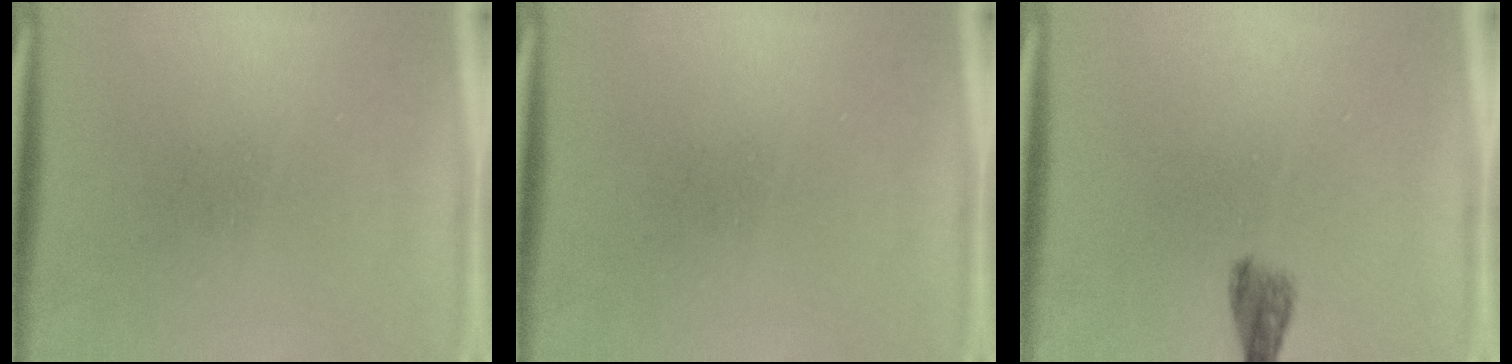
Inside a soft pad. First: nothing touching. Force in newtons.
{"total": 0.0}
{"total": 2.4}